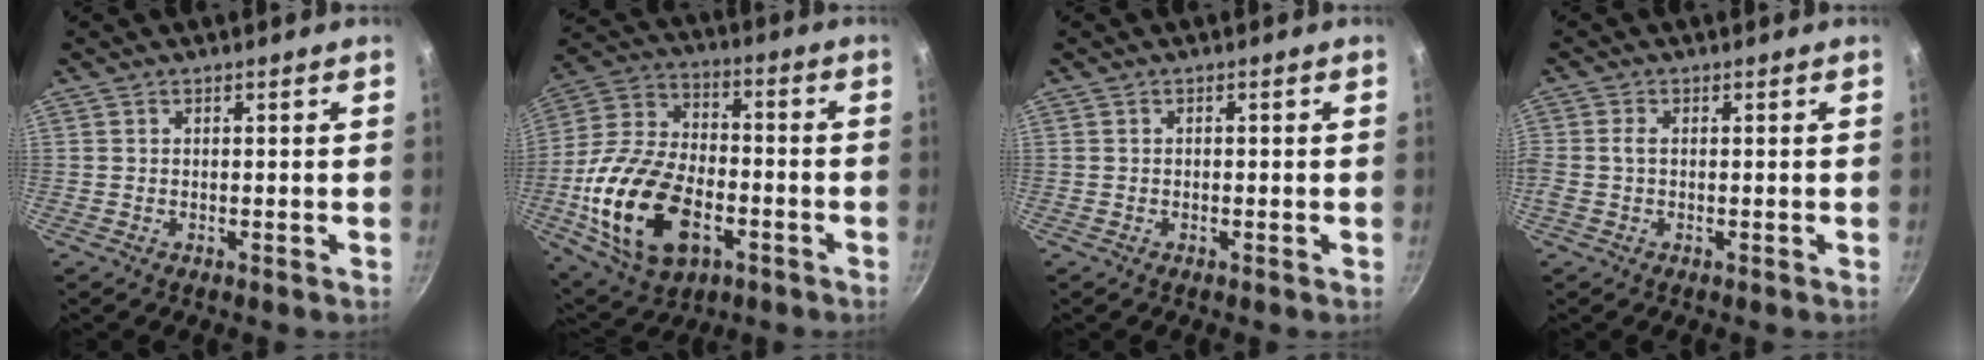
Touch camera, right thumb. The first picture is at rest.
{"total": 22.5, "force": [-6.7, 13.5, 16.7], "torque": [-0.312, 0.019, -0.110]}
{"total": 0.0}
{"total": 2.2, "force": [-0.1, 1.2, 1.8], "torque": [-0.051, 0.001, -0.004]}